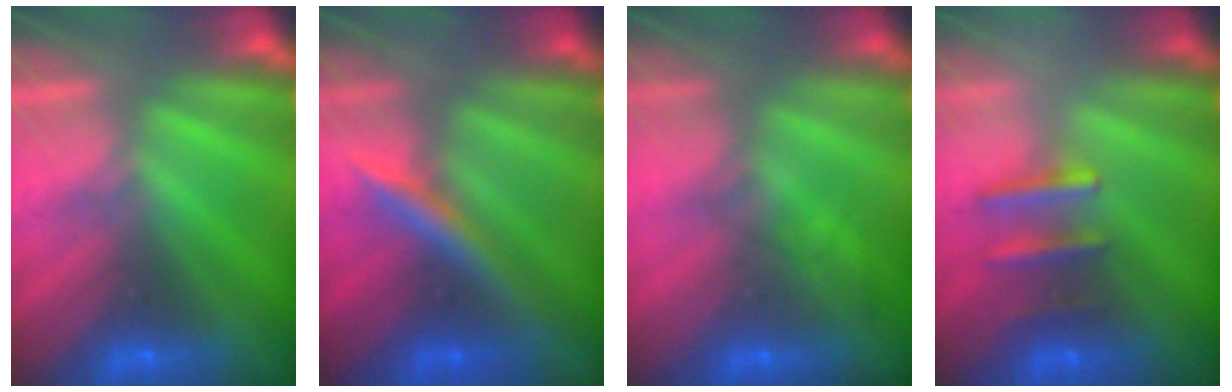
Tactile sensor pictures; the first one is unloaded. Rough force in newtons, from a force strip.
{"total": 2.5}
{"total": 1.1}
{"total": 2.5}